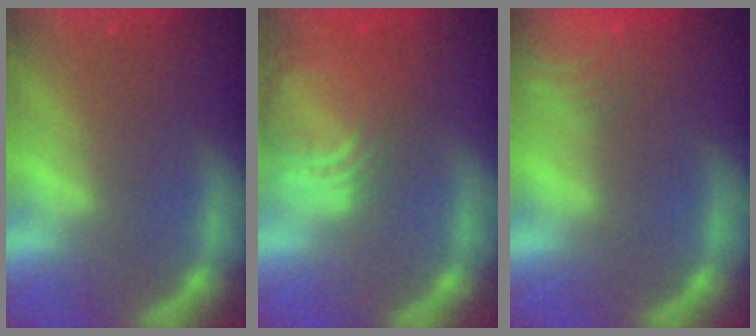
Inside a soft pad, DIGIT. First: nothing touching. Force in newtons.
{"total": 9.0}
{"total": 7.0}